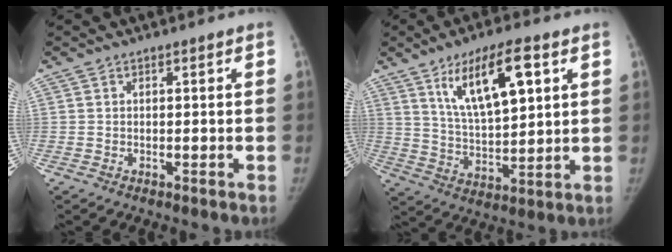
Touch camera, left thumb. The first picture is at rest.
{"total": 14.0, "force": [6.4, 4.8, 11.5], "torque": [-0.177, -0.024, 0.119]}